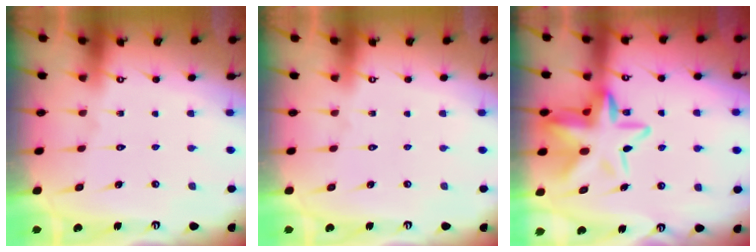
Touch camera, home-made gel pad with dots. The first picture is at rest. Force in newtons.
{"total": 0.0}
{"total": 14.6, "press": 14.5, "slide": 2.2}